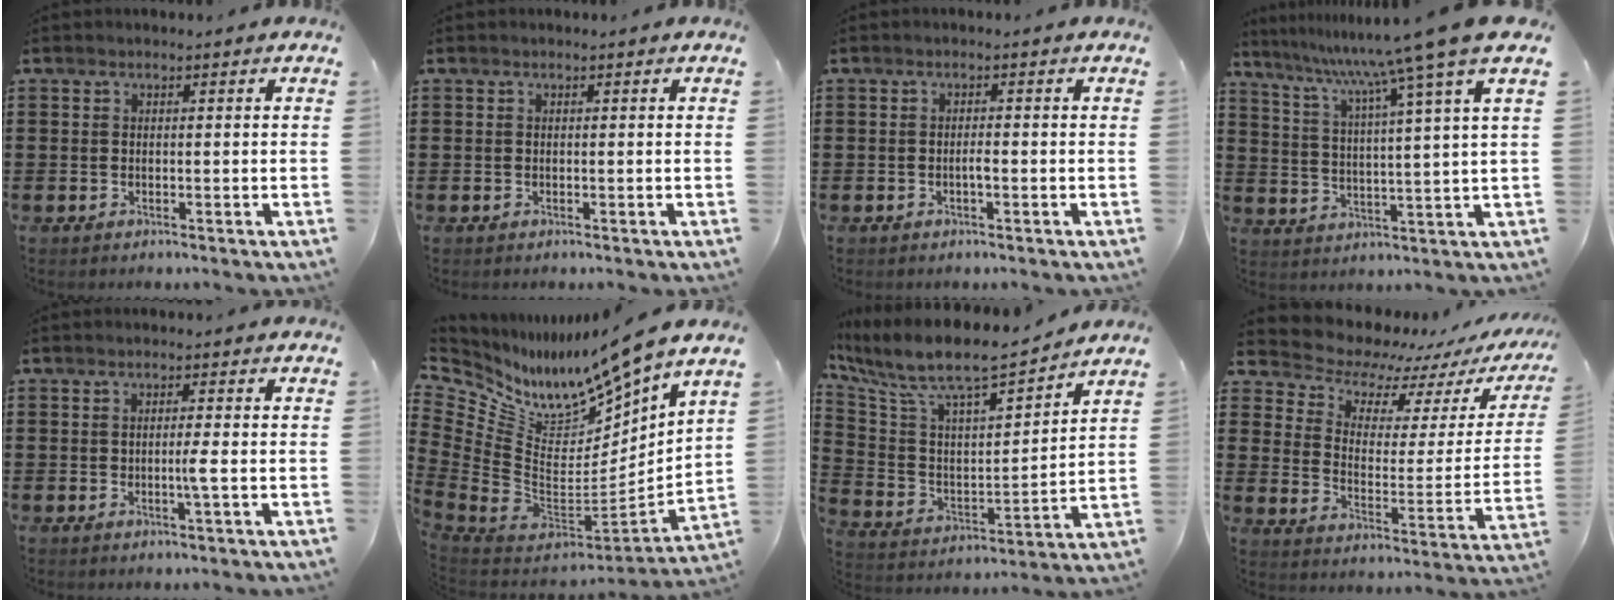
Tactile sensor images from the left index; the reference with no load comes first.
{"total": 0.0}
{"total": 1.3, "force": [-0.4, 0.2, 1.3], "torque": [-0.025, 0.000, -0.008]}
{"total": 10.2, "force": [8.2, -2.0, 5.8], "torque": [-0.147, -0.050, 0.125]}
{"total": 2.1, "force": [-0.3, -0.4, 2.1], "torque": [-0.036, -0.005, -0.009]}
{"total": 9.4, "force": [8.1, 2.6, 4.0], "torque": [-0.114, -0.091, 0.129]}
{"total": 8.7, "force": [7.1, 2.0, 4.5], "torque": [-0.121, -0.052, 0.117]}
{"total": 6.3, "force": [5.7, 2.5, 1.0], "torque": [-0.054, -0.049, 0.096]}